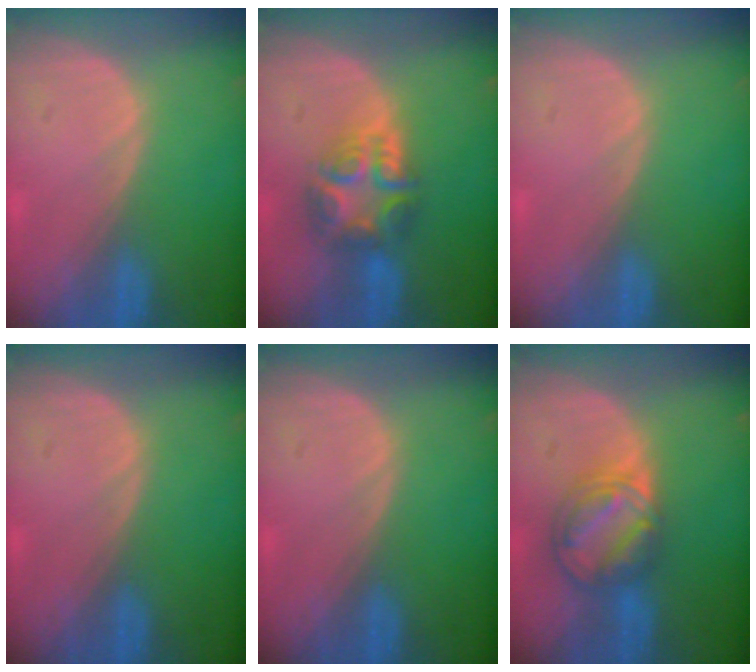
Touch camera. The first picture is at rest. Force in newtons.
{"total": 7.8, "press": 6.7, "slide": 4.1}
{"total": 0.0}
{"total": 0.0}
{"total": 0.0}
{"total": 8.1, "press": 7.0, "slide": 4.1}